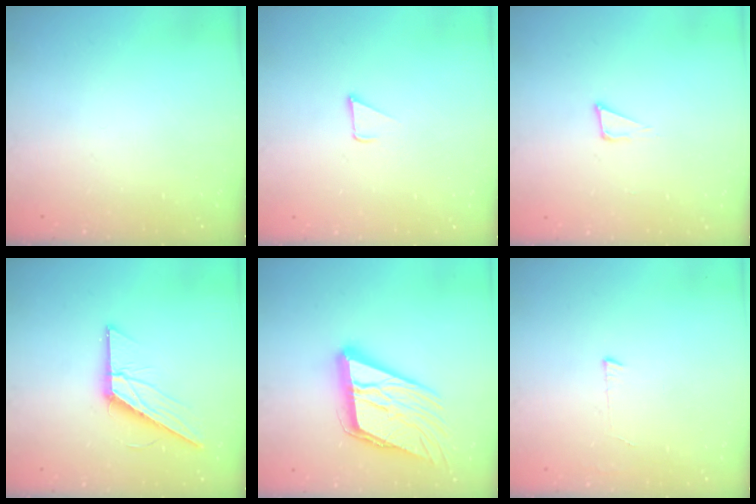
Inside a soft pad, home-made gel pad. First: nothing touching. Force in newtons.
{"total": 2.4, "press": 2.4, "slide": 0.2}
{"total": 3.1, "press": 3.0, "slide": 0.9}
{"total": 13.8, "press": 13.8, "slide": 0.4}
{"total": 19.2, "press": 19.0, "slide": 2.8}
{"total": 3.0, "press": 3.0, "slide": 0.3}